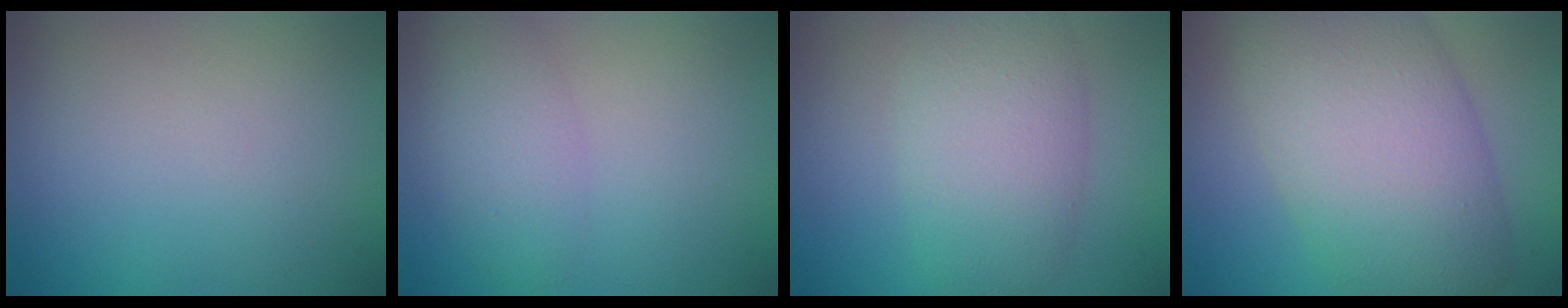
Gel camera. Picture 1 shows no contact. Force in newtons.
{"total": 3.0, "press": 3.0, "slide": 0.1}
{"total": 6.7, "press": 6.7, "slide": 0.6}
{"total": 11.8, "press": 11.8, "slide": 0.4}